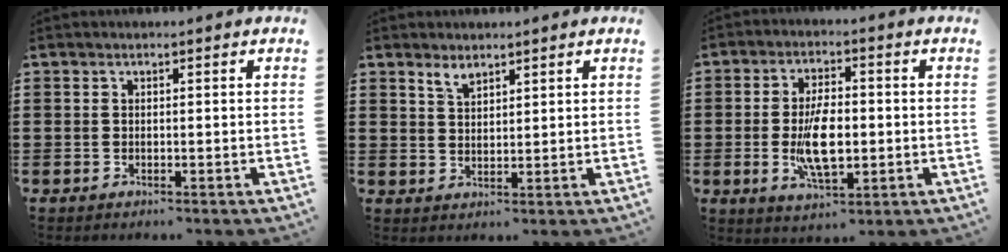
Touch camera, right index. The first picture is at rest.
{"total": 2.3, "force": [2.1, 0.5, 0.9], "torque": [-0.020, 0.002, 0.040]}
{"total": 8.5, "force": [-0.9, 3.8, 7.6], "torque": [-0.151, -0.005, -0.020]}